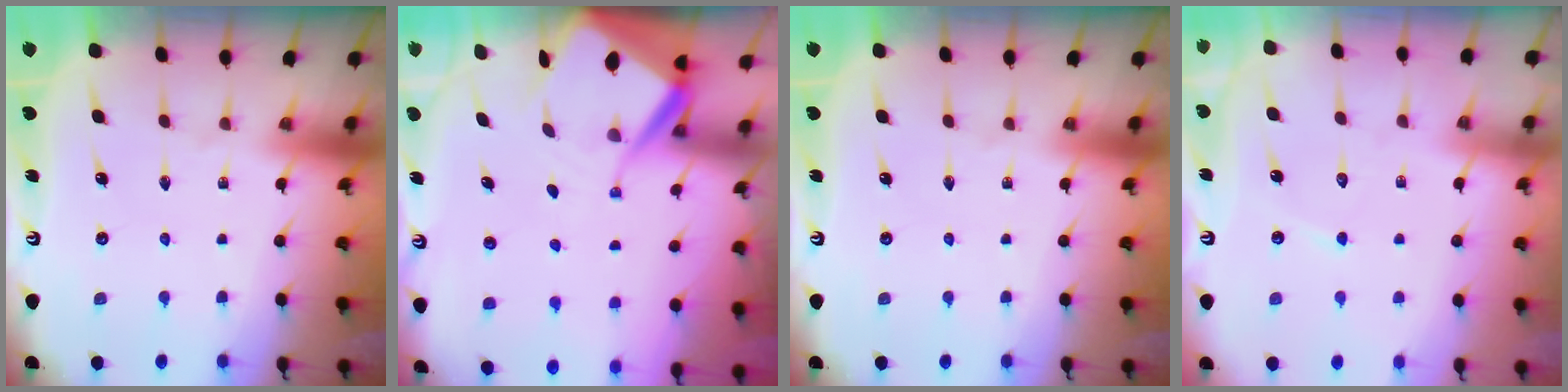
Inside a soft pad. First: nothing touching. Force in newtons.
{"total": 7.8, "press": 7.8, "slide": 0.5}
{"total": 0.0}
{"total": 3.9, "press": 3.8, "slide": 0.4}